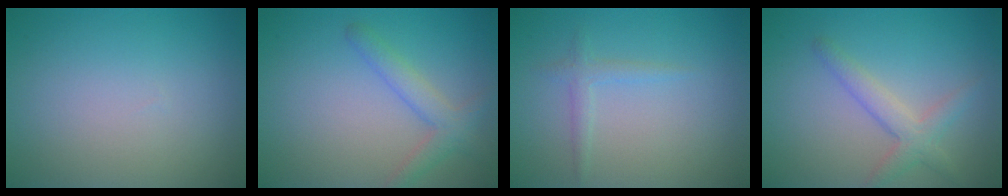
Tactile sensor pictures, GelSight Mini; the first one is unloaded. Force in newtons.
{"total": 2.7, "press": 2.7, "slide": 0.2}
{"total": 1.4, "press": 1.4, "slide": 0.1}
{"total": 2.7, "press": 2.7, "slide": 0.1}